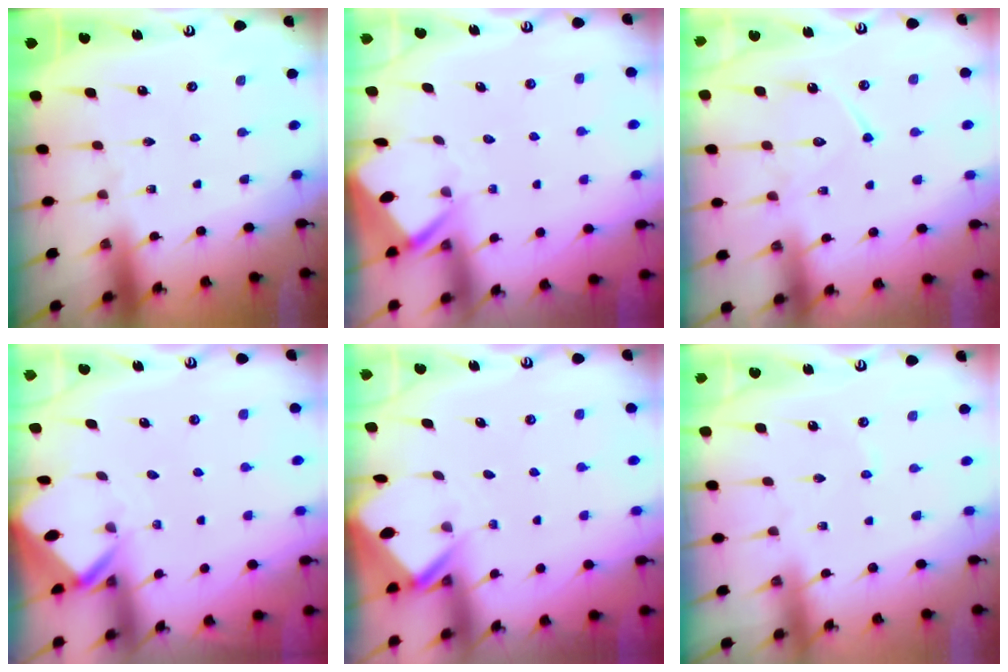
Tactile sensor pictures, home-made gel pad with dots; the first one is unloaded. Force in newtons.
{"total": 3.3, "press": 3.3, "slide": 0.3}
{"total": 11.8, "press": 11.7, "slide": 1.0}
{"total": 2.6, "press": 2.6, "slide": 0.2}
{"total": 2.6, "press": 2.6, "slide": 0.1}
{"total": 1.3, "press": 1.3, "slide": 0.2}